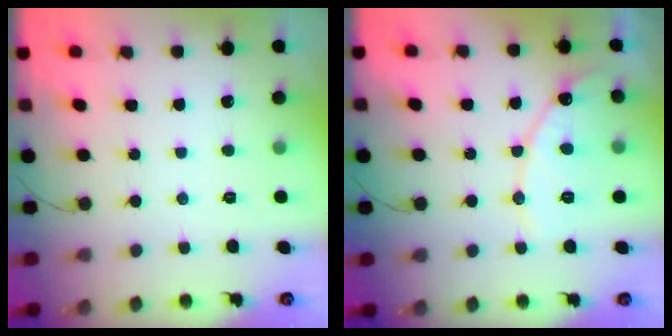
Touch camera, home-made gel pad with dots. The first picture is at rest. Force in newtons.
{"total": 11.8, "press": 11.7, "slide": 1.1}